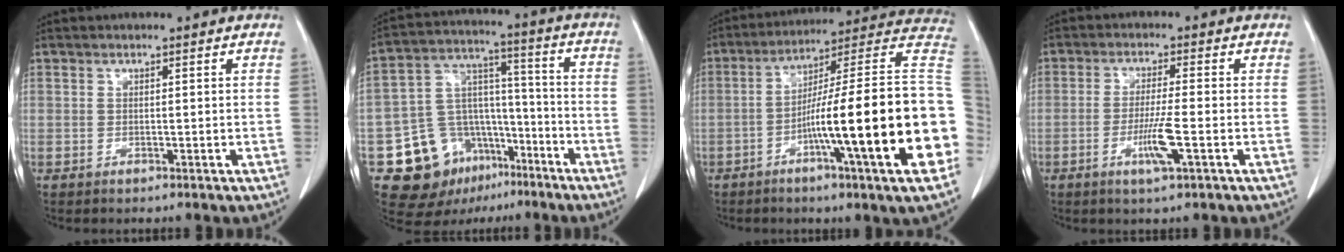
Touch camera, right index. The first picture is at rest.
{"total": 15.3, "force": [-8.1, 11.1, 6.7], "torque": [-0.110, 0.063, -0.121]}
{"total": 24.9, "force": [-5.6, -0.1, 24.2], "torque": [-0.270, 0.010, -0.099]}
{"total": 5.5, "force": [-1.9, -0.2, 5.1], "torque": [-0.097, -0.011, -0.036]}